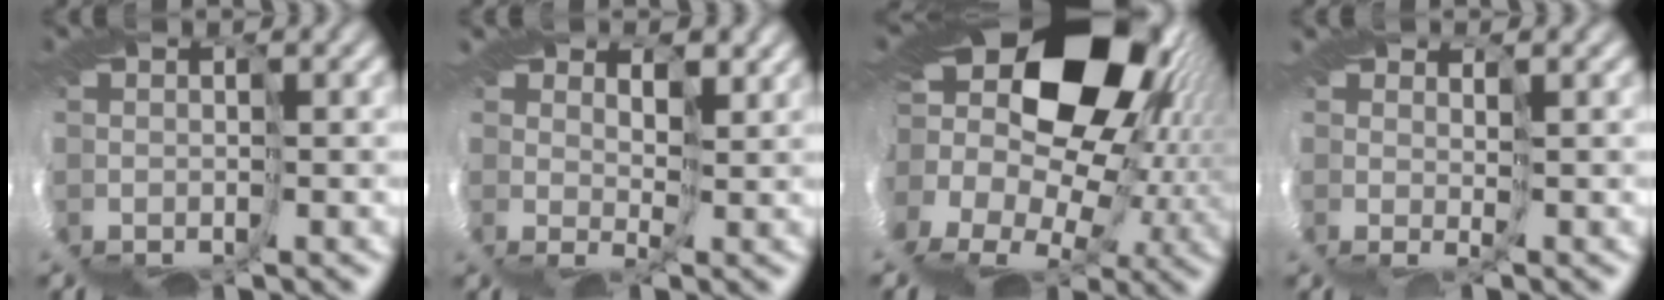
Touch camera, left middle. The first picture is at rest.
{"total": 4.1, "force": [3.6, 0.9, 1.7], "torque": [-0.002, 0.017, 0.045]}
{"total": 15.7, "force": [5.8, 10.0, 10.6], "torque": [-0.191, -0.011, 0.086]}
{"total": 2.2, "force": [2.0, -0.7, 0.3], "torque": [0.000, -0.002, 0.029]}